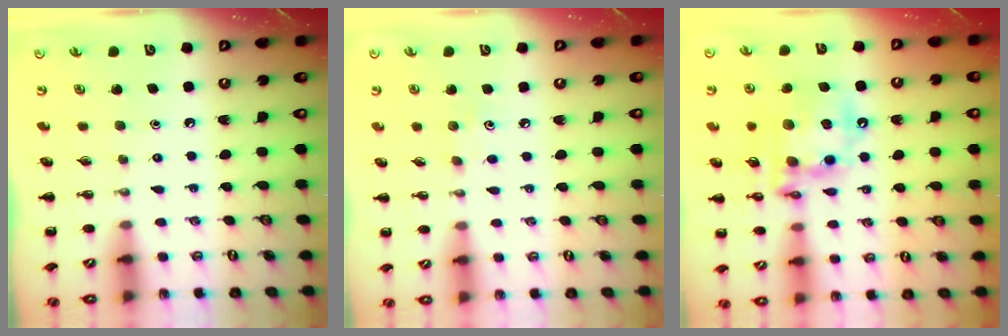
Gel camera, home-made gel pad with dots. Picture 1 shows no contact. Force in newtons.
{"total": 3.9, "press": 3.8, "slide": 1.0}
{"total": 17.3, "press": 16.9, "slide": 3.5}